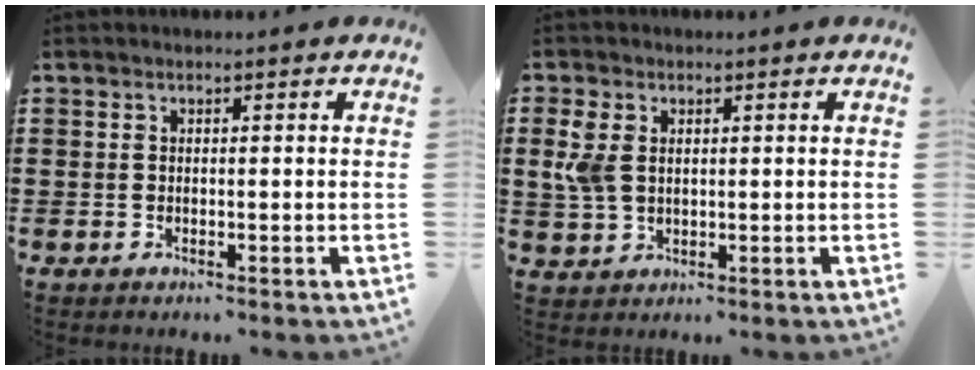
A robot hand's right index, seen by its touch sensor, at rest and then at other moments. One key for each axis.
{"total": 4.4, "fx": 1.3, "fy": 2.9, "fz": 3.1, "tx": -0.083, "ty": 0.005, "tz": 0.019}